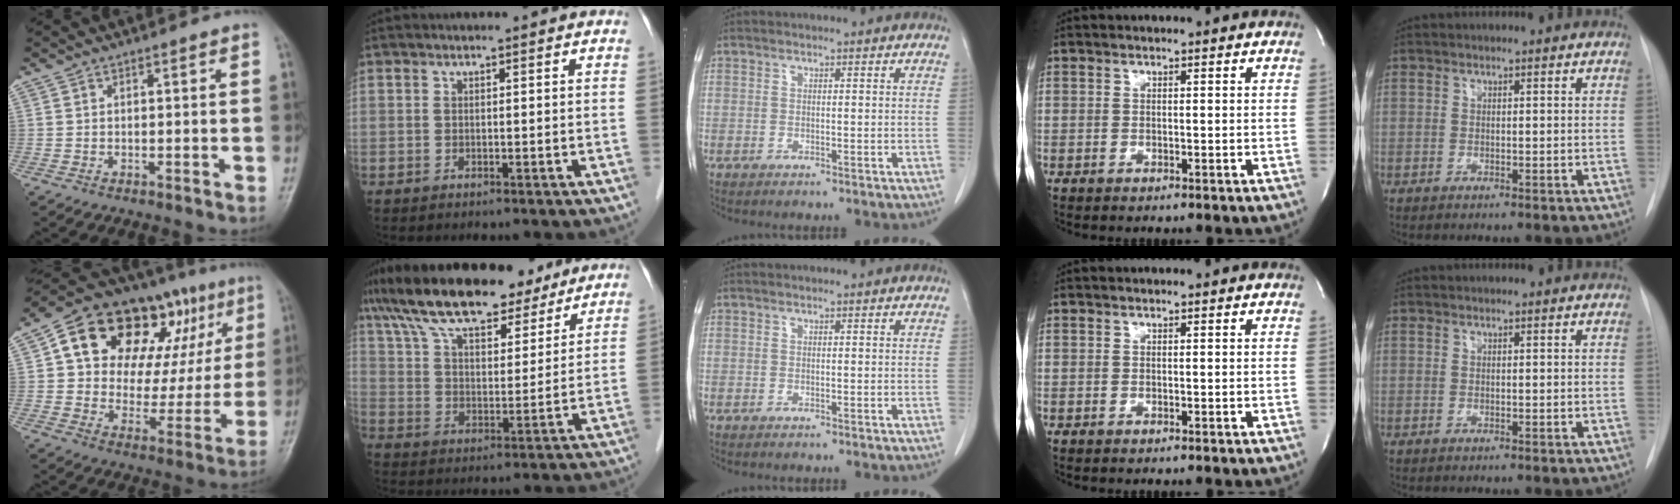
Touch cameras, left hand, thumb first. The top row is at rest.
{"thumb": {"total": 25.0, "force": [10.0, 14.8, 17.5], "torque": [-0.213, 0.022, 0.158]}, "index": {"total": 21.1, "force": [16.6, 7.2, 11.0], "torque": [-0.205, 0.054, 0.270]}}